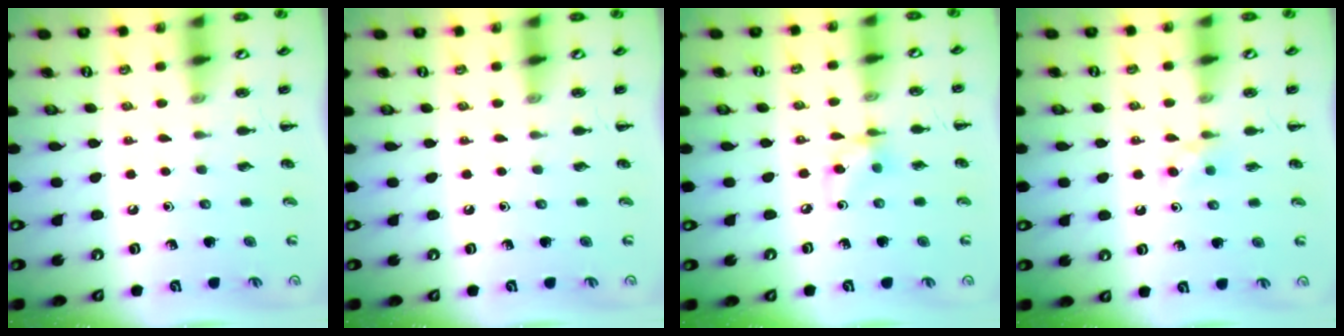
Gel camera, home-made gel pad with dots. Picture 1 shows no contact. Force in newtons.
{"total": 0.0}
{"total": 6.0, "press": 6.0, "slide": 0.2}
{"total": 2.9, "press": 2.7, "slide": 1.1}